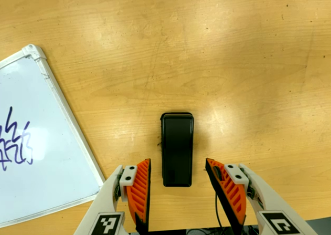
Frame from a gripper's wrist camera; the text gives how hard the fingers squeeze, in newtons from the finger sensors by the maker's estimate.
{"total": 0.0}